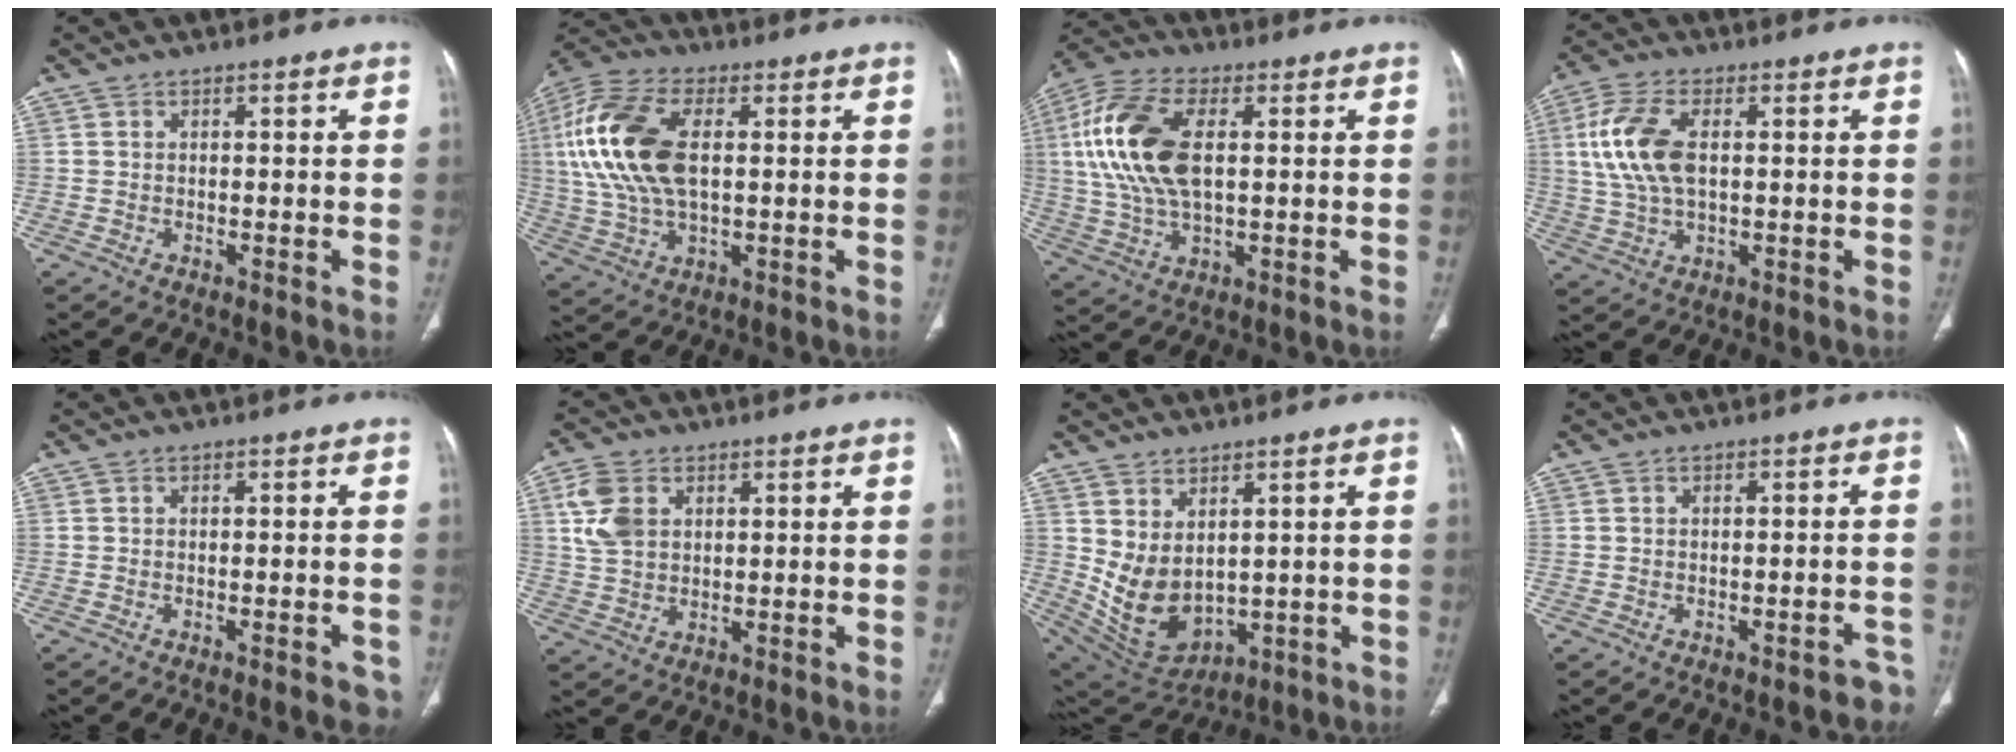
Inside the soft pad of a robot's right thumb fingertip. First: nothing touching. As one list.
[{"total": 18.5, "force": [2.7, 9.7, 15.5], "torque": [-0.343, 0.008, 0.049]}, {"total": 16.8, "force": [2.8, 8.7, 14.1], "torque": [-0.306, 0.009, 0.052]}, {"total": 11.3, "force": [1.8, 6.0, 9.5], "torque": [-0.211, 0.005, 0.038]}, {"total": 4.2, "force": [-3.0, 1.2, 2.6], "torque": [-0.022, 0.006, -0.034]}, {"total": 7.5, "force": [2.5, 5.3, 4.7], "torque": [-0.090, -0.001, 0.053]}, {"total": 10.6, "force": [1.8, 7.2, 7.6], "torque": [-0.119, -0.021, 0.072]}, {"total": 4.4, "force": [-3.7, 1.9, 1.4], "torque": [-0.001, 0.025, -0.040]}]